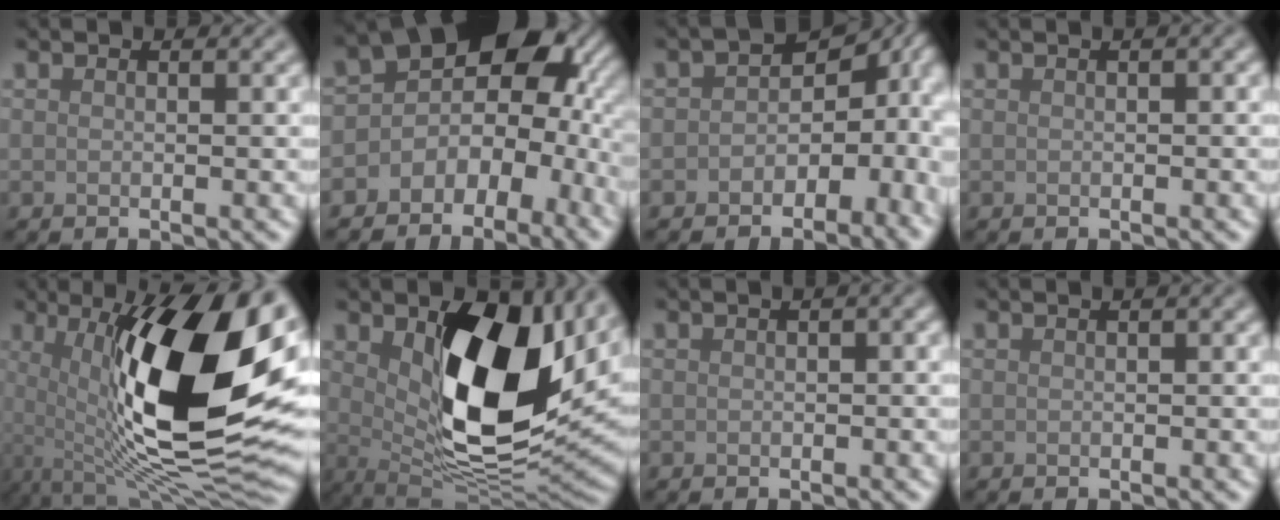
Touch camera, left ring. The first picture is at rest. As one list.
[{"total": 11.8, "force": [0.1, 8.2, 8.5], "torque": [-0.093, 0.010, -0.001]}, {"total": 6.8, "force": [-1.5, 5.1, 4.3], "torque": [-0.025, -0.003, -0.027]}, {"total": 0.0}, {"total": 15.9, "force": [2.1, 4.9, 15.0], "torque": [-0.232, -0.005, 0.032]}, {"total": 13.2, "force": [3.0, 6.3, 11.2], "torque": [-0.168, -0.018, 0.059]}, {"total": 1.2, "force": [0.1, 0.8, 0.9], "torque": [-0.011, 0.003, 0.003]}, {"total": 0.0}]